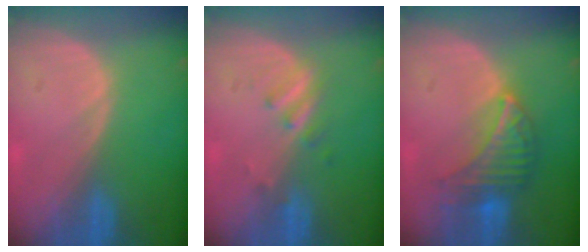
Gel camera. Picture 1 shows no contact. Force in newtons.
{"total": 2.8, "press": 2.6, "slide": 1.2}
{"total": 6.7, "press": 6.5, "slide": 1.5}